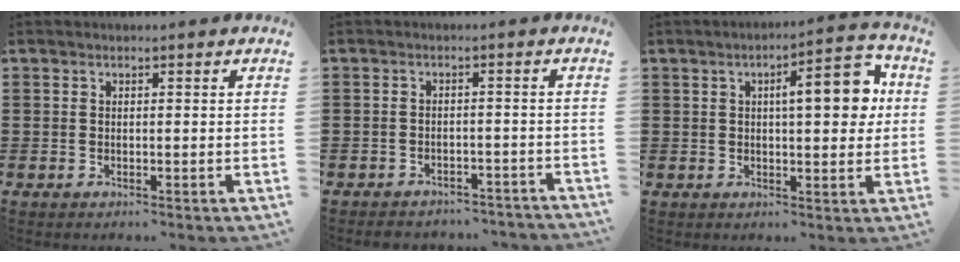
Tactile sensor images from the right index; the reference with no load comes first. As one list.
[{"total": 2.6, "force": [-2.6, 0.5, 0.0], "torque": [-0.007, 0.001, -0.055]}, {"total": 8.8, "force": [2.0, 2.7, 8.1], "torque": [-0.116, -0.005, 0.022]}]